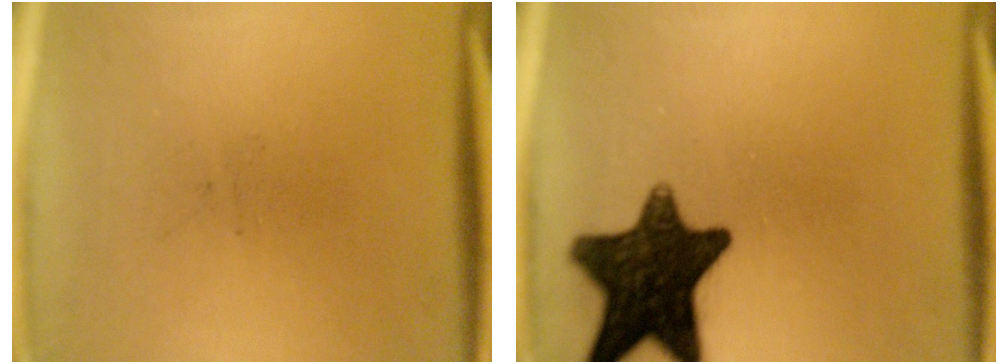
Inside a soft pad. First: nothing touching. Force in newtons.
{"total": 14.4}